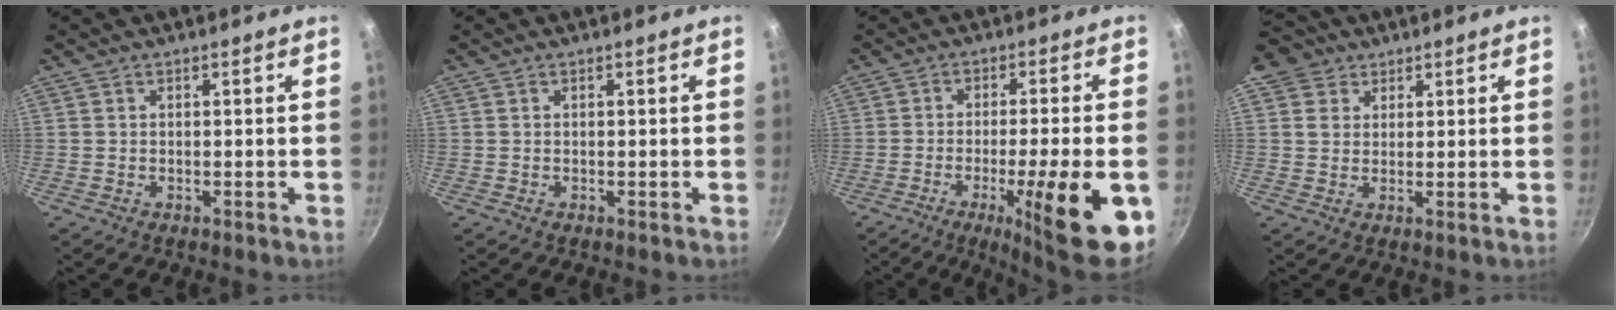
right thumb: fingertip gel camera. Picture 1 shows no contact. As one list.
[{"total": 0.0}, {"total": 17.7, "force": [-6.1, 3.4, 16.3], "torque": [-0.216, 0.015, -0.084]}, {"total": 6.0, "force": [2.9, 5.0, 1.7], "torque": [0.003, 0.003, 0.041]}]